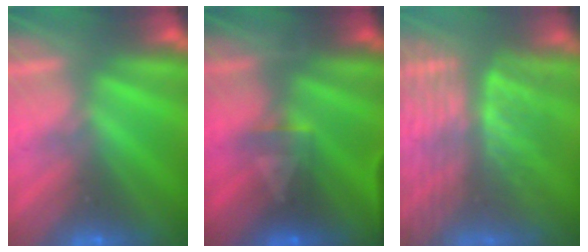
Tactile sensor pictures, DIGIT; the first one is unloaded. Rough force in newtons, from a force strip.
{"total": 9.4}
{"total": 7.8}